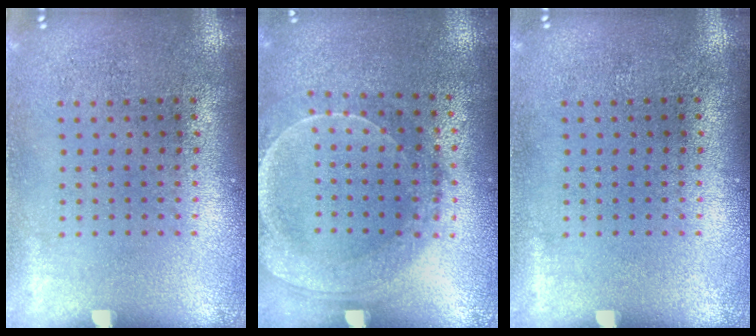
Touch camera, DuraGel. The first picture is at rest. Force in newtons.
{"total": 1.8, "press": 1.7, "slide": 0.4}
{"total": 0.0}